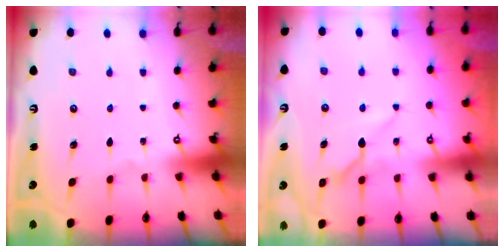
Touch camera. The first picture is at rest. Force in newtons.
{"total": 6.2, "press": 6.2, "slide": 0.6}